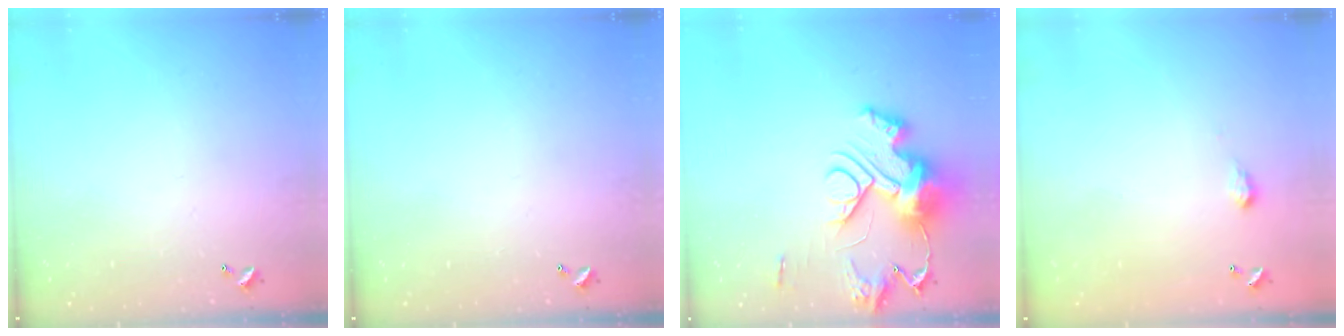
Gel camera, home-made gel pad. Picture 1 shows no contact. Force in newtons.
{"total": 0.0}
{"total": 18.2, "press": 18.1, "slide": 0.9}
{"total": 2.0, "press": 2.0, "slide": 0.3}